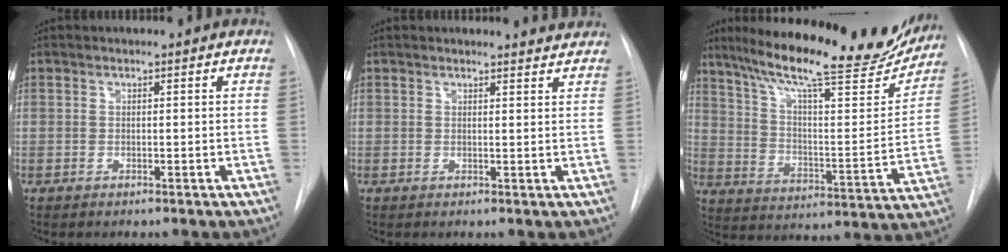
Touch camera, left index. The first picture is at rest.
{"total": 2.0, "force": [2.0, 0.0, -0.1], "torque": [-0.005, -0.012, 0.010]}
{"total": 25.6, "force": [21.3, 4.3, 13.6], "torque": [-0.217, -0.033, 0.296]}